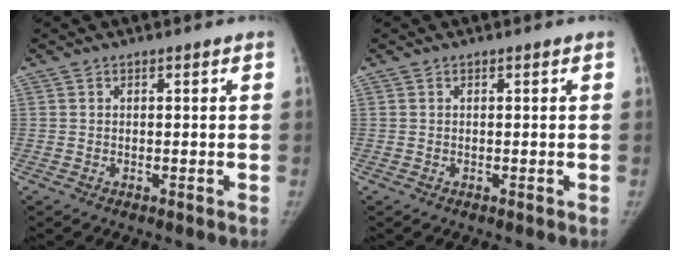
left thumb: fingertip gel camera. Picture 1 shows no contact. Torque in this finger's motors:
{"motor_torque": [0.05, 0.00, 0.21, -0.20, 0.03]}